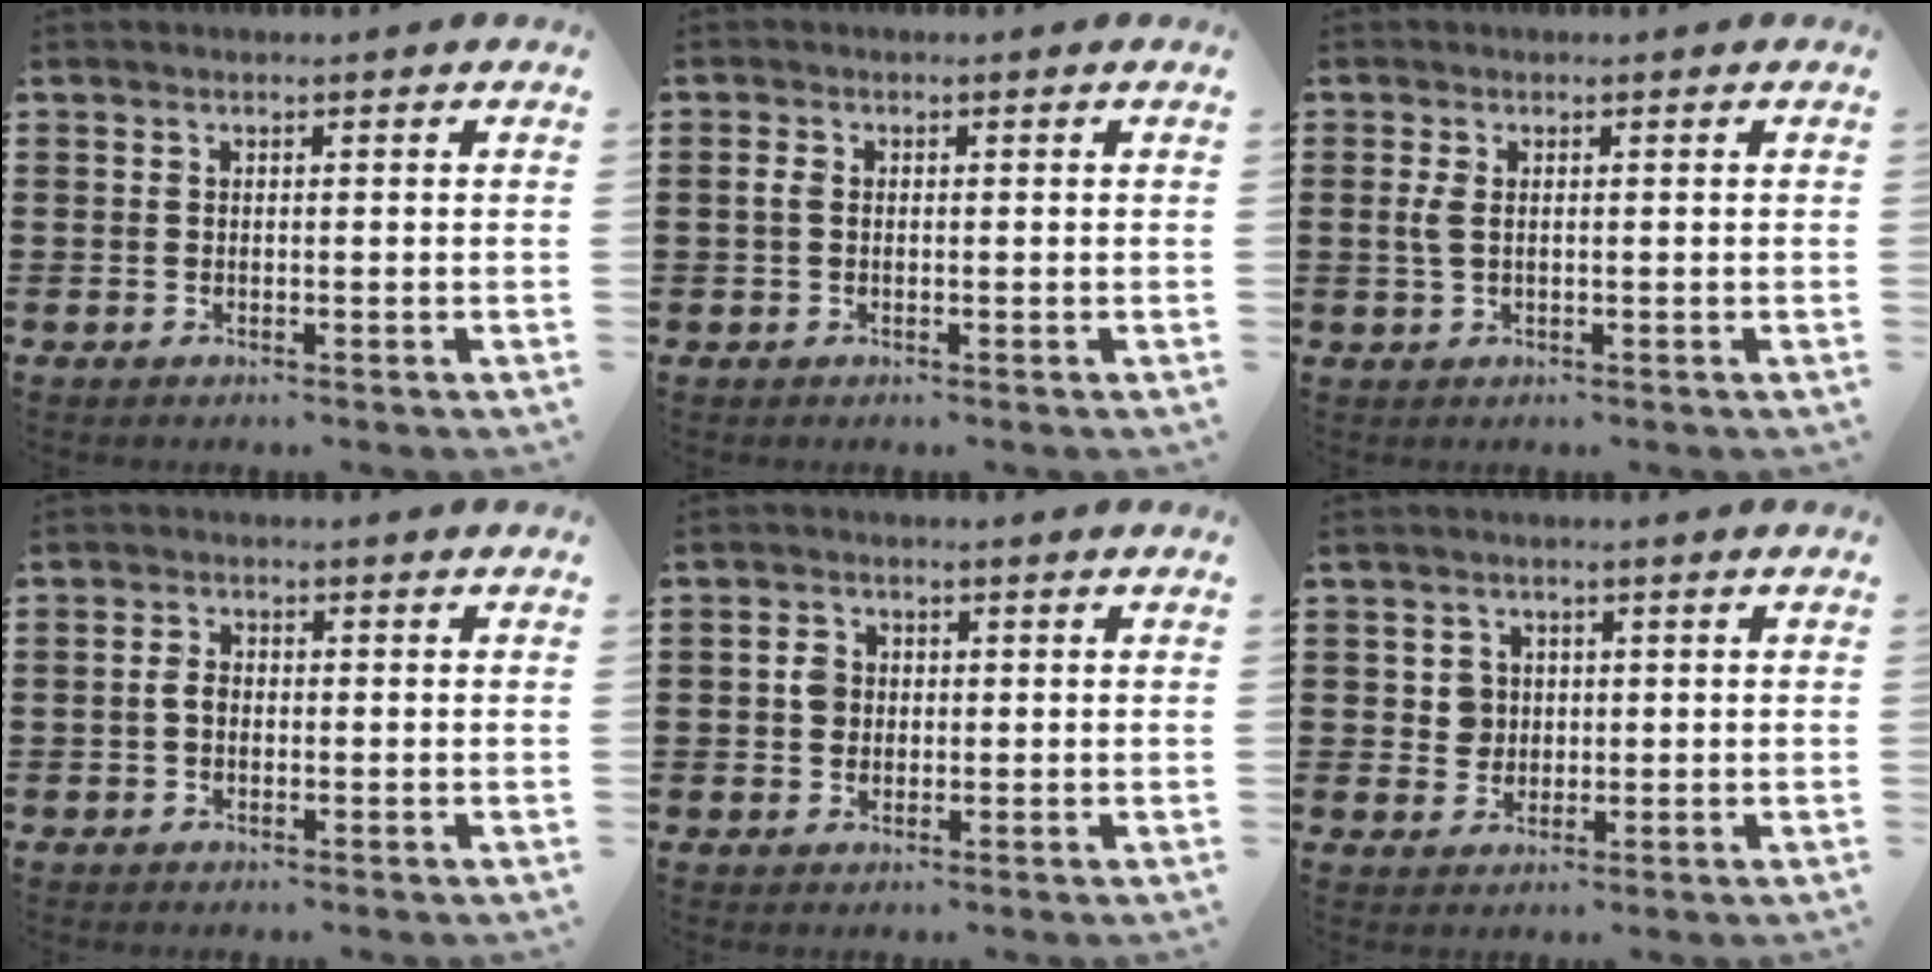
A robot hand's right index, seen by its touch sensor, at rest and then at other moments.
{"total": 1.3, "force": [0.0, 0.9, 1.0], "torque": [-0.029, 0.001, -0.003]}
{"total": 2.1, "force": [0.3, 0.9, 1.9], "torque": [-0.047, 0.002, 0.001]}
{"total": 2.0, "force": [-0.3, 1.2, 1.6], "torque": [-0.039, 0.001, -0.008]}
{"total": 2.6, "force": [0.1, 2.2, 1.3], "torque": [-0.031, 0.009, 0.001]}
{"total": 3.0, "force": [0.3, 2.8, 0.9], "torque": [-0.030, 0.008, 0.005]}